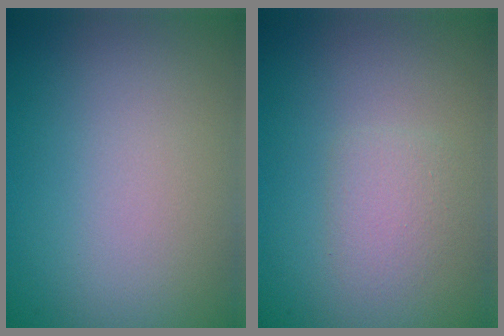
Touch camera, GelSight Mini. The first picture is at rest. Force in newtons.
{"total": 1.5, "press": 1.5, "slide": 0.0}